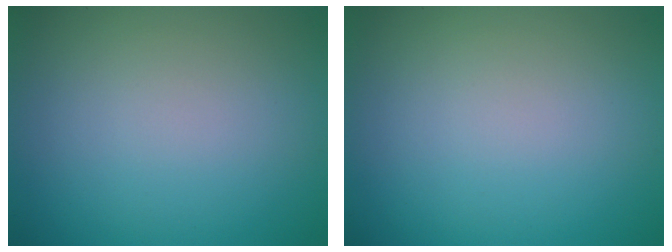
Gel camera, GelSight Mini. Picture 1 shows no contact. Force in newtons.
{"total": 0.0}